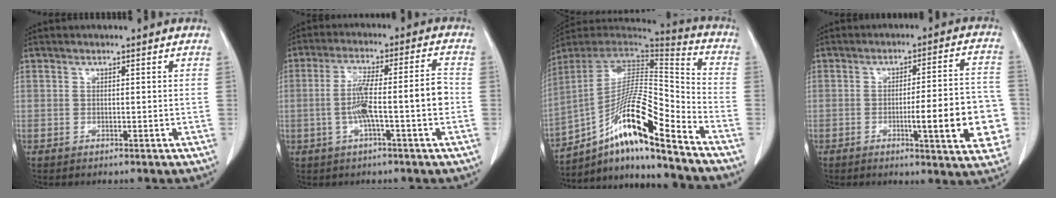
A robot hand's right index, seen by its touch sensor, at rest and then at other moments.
{"total": 9.3, "force": [-1.9, 0.3, 9.1], "torque": [-0.162, 0.023, -0.033]}
{"total": 18.4, "force": [-11.8, 1.5, 14.1], "torque": [-0.252, 0.008, -0.209]}
{"total": 13.9, "force": [-3.5, 2.0, 13.3], "torque": [-0.139, 0.016, -0.039]}